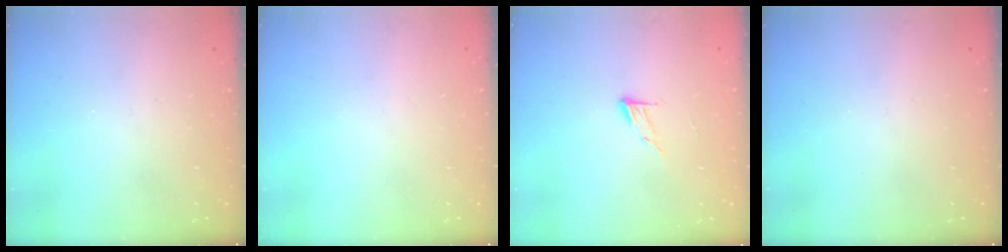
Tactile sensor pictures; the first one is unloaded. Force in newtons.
{"total": 0.0}
{"total": 5.0, "press": 4.9, "slide": 0.5}
{"total": 0.0}